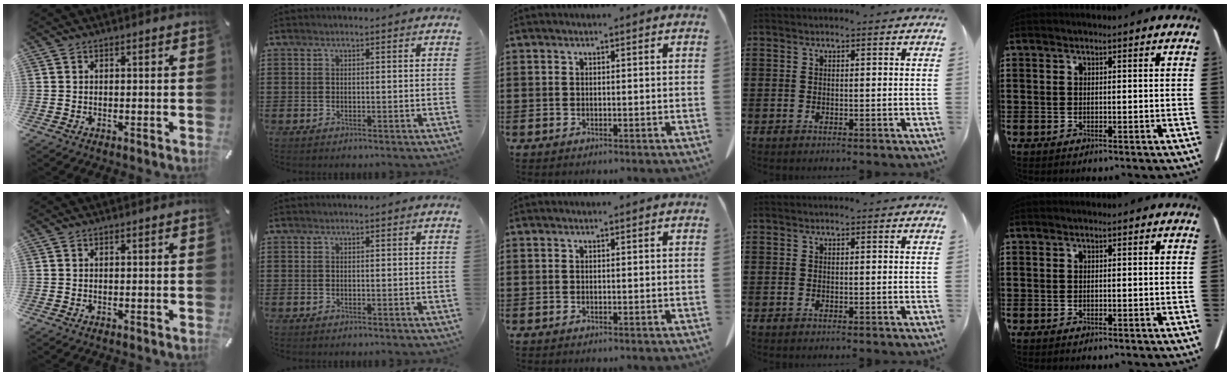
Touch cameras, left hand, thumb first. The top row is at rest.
{}